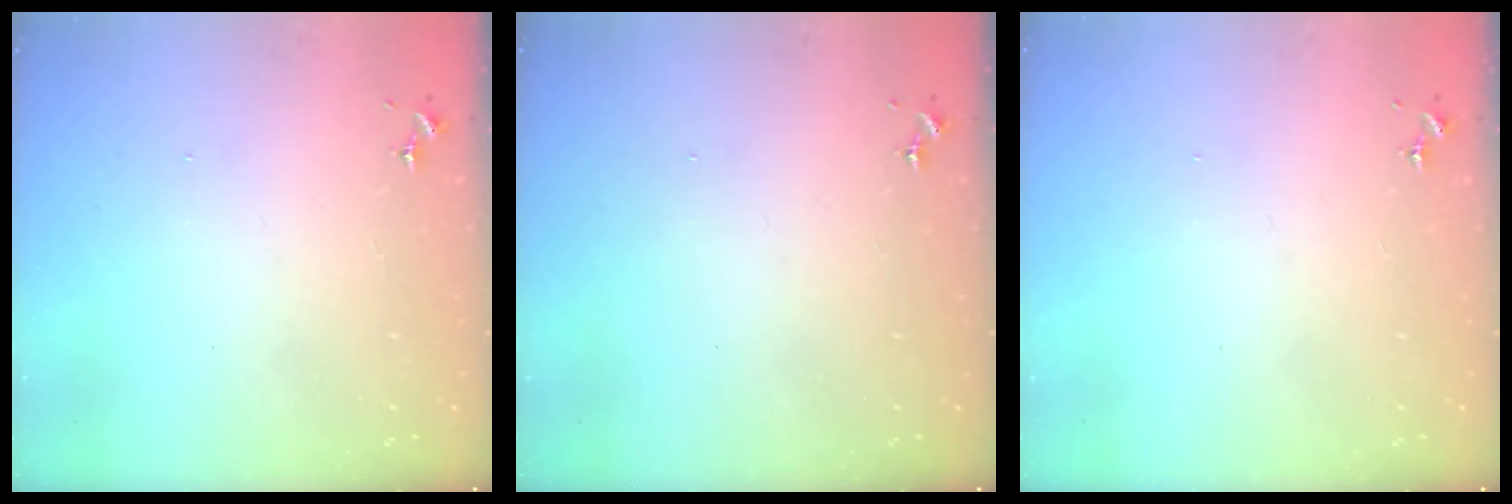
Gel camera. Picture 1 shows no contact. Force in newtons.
{"total": 0.0}
{"total": 0.0}